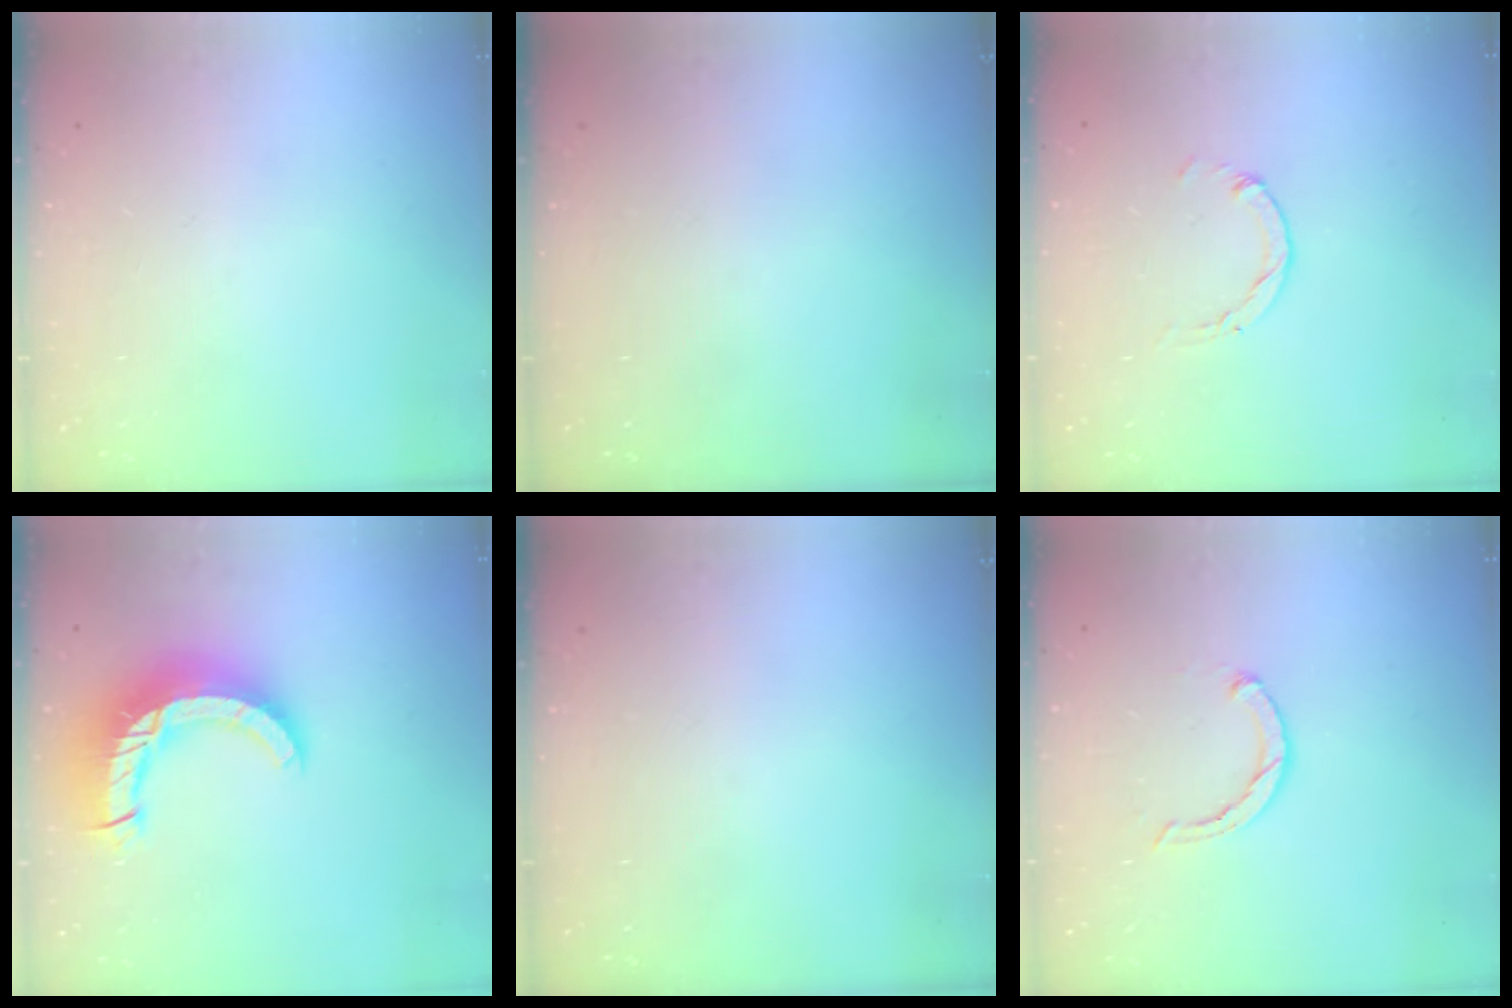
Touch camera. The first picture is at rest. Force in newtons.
{"total": 0.0}
{"total": 1.5, "press": 1.5, "slide": 0.2}
{"total": 13.7, "press": 13.7, "slide": 1.3}
{"total": 0.0}
{"total": 2.5, "press": 2.5, "slide": 0.4}